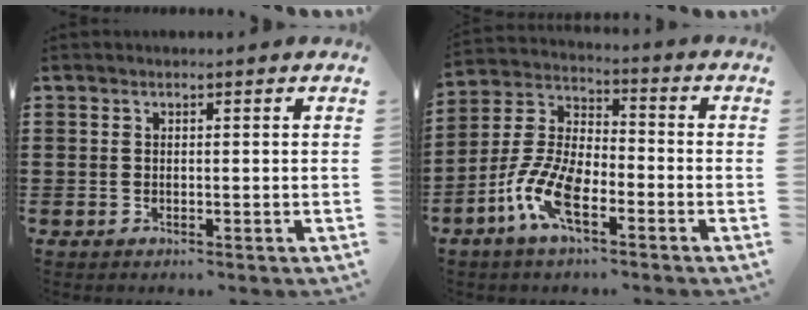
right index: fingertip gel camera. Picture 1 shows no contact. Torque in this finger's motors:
{"motor_torque": [2.14, 0.00, 0.93, 0.21]}